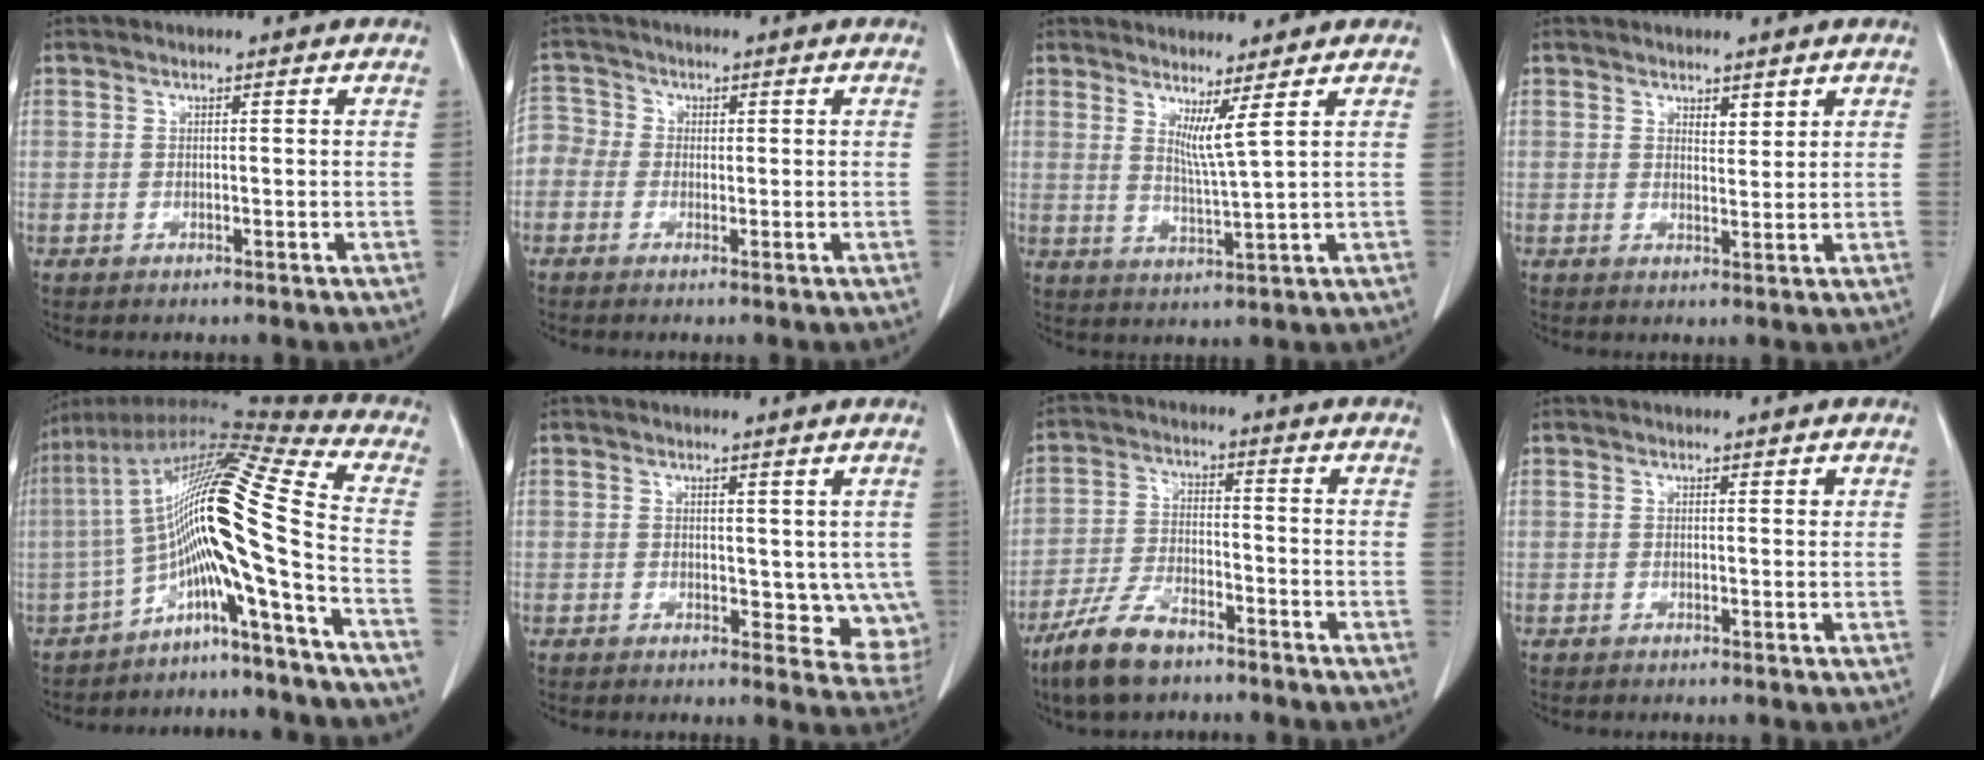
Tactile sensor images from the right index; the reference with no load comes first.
{"total": 5.7, "force": [-1.0, 5.4, 1.5], "torque": [-0.049, 0.023, -0.026]}
{"total": 3.6, "force": [2.0, -1.1, 2.8], "torque": [-0.052, -0.023, 0.040]}
{"total": 1.9, "force": [1.3, 0.8, 1.0], "torque": [-0.015, -0.005, 0.024]}
{"total": 16.9, "force": [-5.1, -0.9, 16.1], "torque": [-0.287, 0.038, -0.095]}
{"total": 6.7, "force": [0.2, 4.3, 5.2], "torque": [-0.043, -0.013, 0.005]}
{"total": 8.9, "force": [-6.6, 3.0, 5.1], "torque": [-0.114, -0.013, -0.128]}
{"total": 0.6, "force": [0.2, 0.3, 0.5], "torque": [-0.005, 0.001, 0.001]}